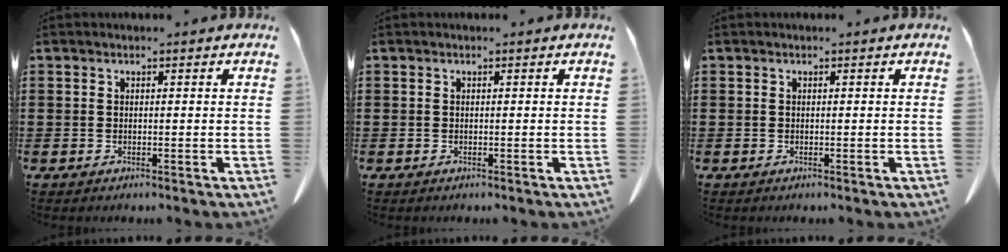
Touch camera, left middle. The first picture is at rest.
{"total": 0.0}
{"total": 0.0}